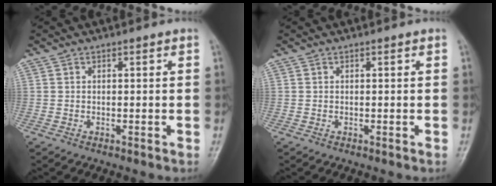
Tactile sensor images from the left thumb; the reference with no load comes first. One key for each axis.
{"total": 0.0}